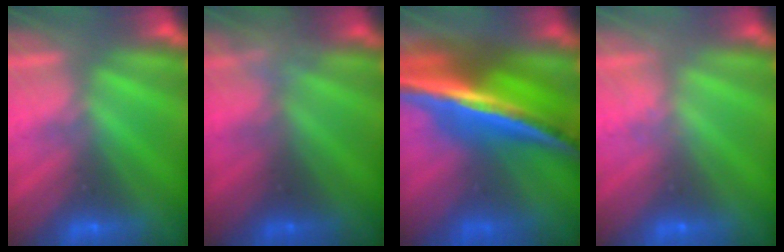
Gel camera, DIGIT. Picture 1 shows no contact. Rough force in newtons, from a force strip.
{"total": 2.3}
{"total": 7.5}
{"total": 1.7}